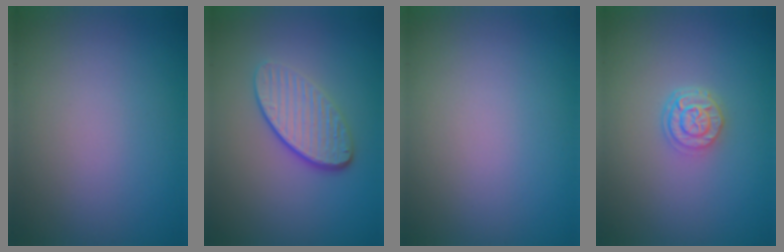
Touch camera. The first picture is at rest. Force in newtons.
{"total": 4.3, "press": 3.2, "slide": 2.8}
{"total": 0.0}
{"total": 2.5, "press": 2.0, "slide": 1.5}